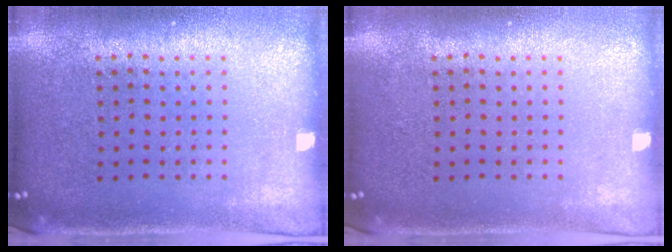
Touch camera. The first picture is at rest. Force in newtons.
{"total": 0.0}